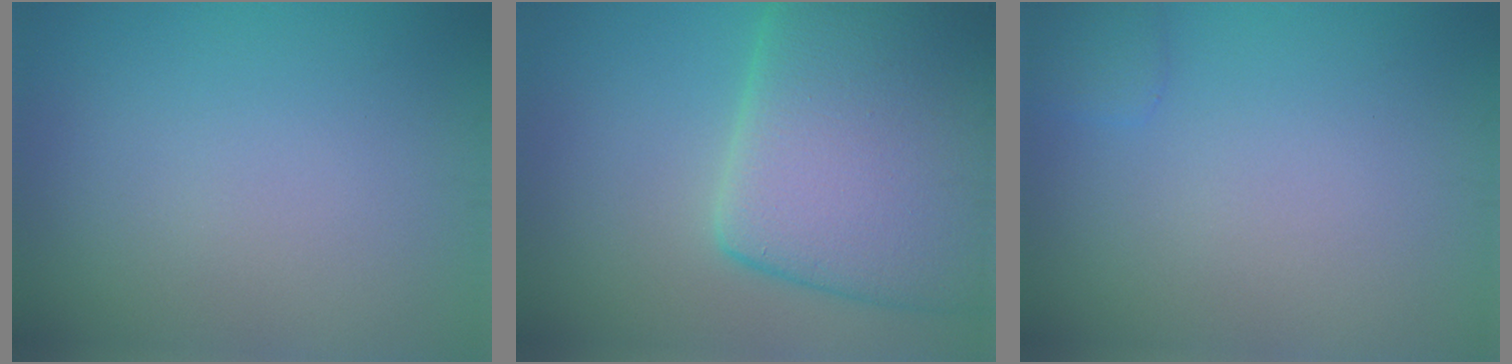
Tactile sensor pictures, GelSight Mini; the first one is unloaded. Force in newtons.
{"total": 15.7, "press": 15.7, "slide": 0.9}
{"total": 1.3, "press": 1.3, "slide": 0.1}